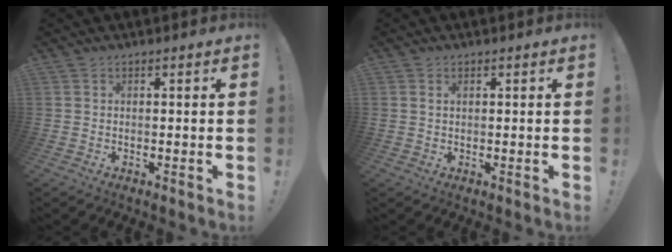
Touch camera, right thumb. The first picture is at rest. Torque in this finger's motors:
{"motor_torque": [-0.05, -0.01, -0.07, -0.09, 0.07]}